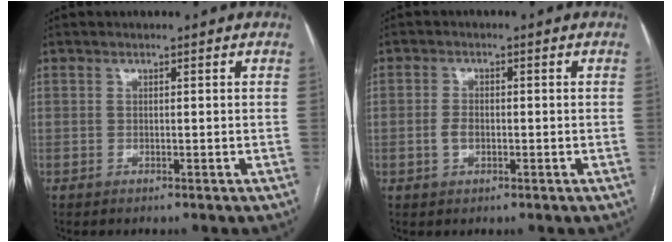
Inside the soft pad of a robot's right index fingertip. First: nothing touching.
{"total": 2.5, "force": [-0.6, 1.4, 1.9], "torque": [-0.041, 0.004, -0.012]}